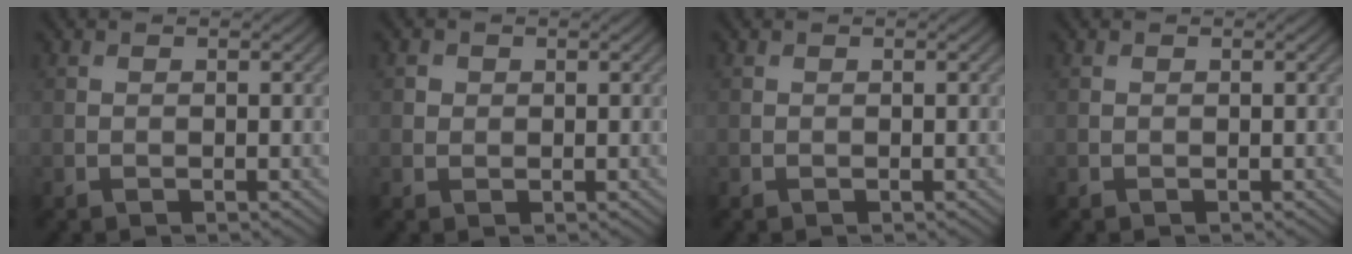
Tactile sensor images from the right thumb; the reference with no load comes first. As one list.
[{"total": 1.0, "force": [0.3, 0.9, 0.2], "torque": [-0.003, 0.000, 0.002]}, {"total": 0.0}, {"total": 0.0}]